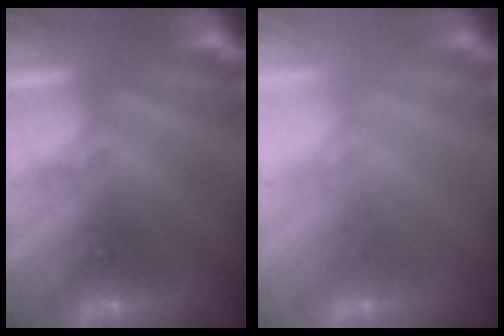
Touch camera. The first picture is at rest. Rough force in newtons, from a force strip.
{"total": 2.6}